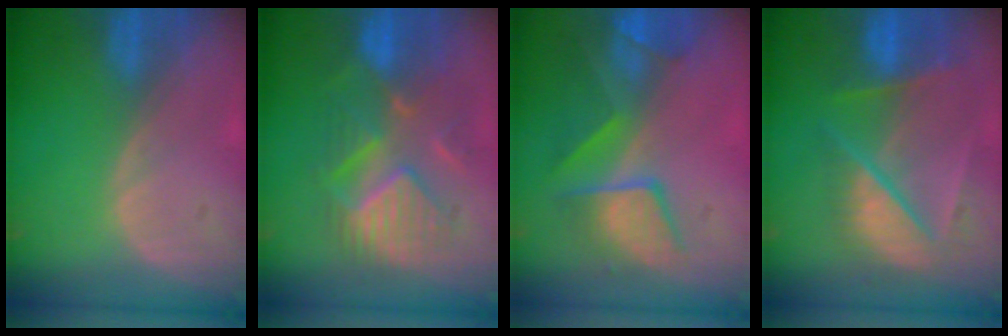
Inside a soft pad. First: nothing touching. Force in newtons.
{"total": 9.6, "press": 9.3, "slide": 2.2}
{"total": 9.8, "press": 8.5, "slide": 5.0}
{"total": 9.4, "press": 8.2, "slide": 4.6}